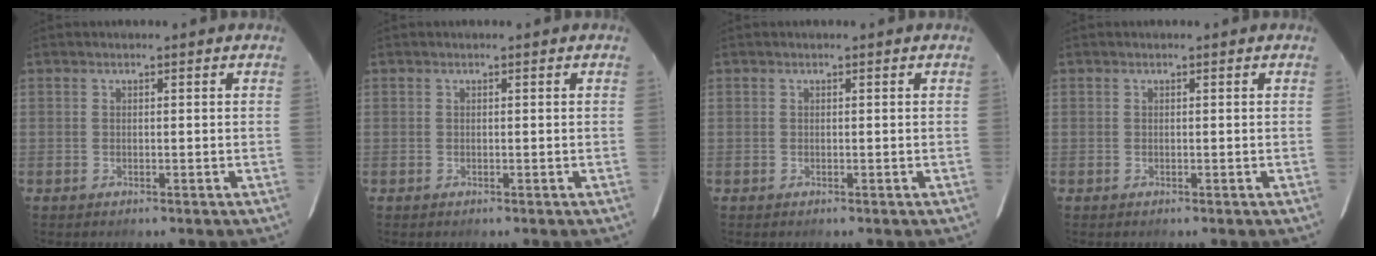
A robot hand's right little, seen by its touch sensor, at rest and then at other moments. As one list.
[{"total": 0.0}, {"total": 0.0}, {"total": 0.0}]